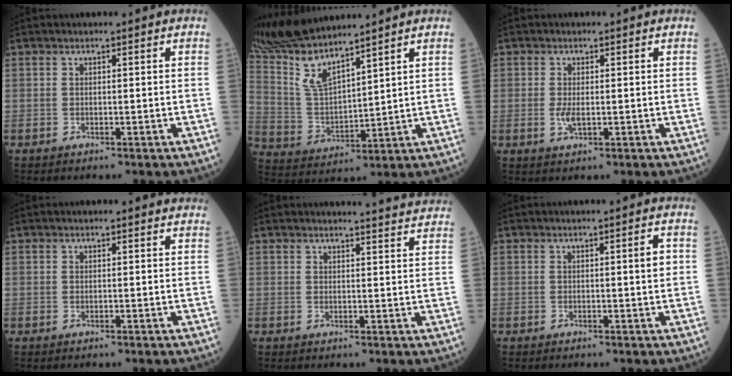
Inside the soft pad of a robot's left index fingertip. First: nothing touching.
{"total": 10.2, "force": [9.2, 0.3, 4.3], "torque": [-0.111, 0.005, 0.198]}
{"total": 2.0, "force": [-0.2, 0.9, 1.8], "torque": [-0.040, -0.003, -0.001]}
{"total": 0.5, "force": [0.5, 0.1, 0.0], "torque": [-0.005, -0.006, -0.005]}
{"total": 6.8, "force": [6.7, -0.5, 1.0], "torque": [-0.012, -0.005, 0.060]}
{"total": 1.7, "force": [0.2, 0.1, 1.7], "torque": [-0.023, 0.002, 0.002]}